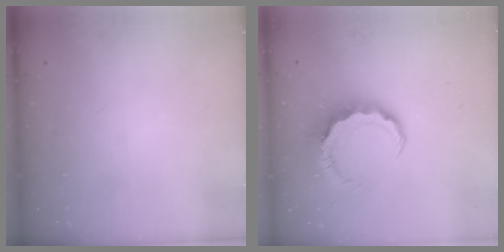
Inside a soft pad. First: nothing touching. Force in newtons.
{"total": 7.8, "press": 7.8, "slide": 0.8}